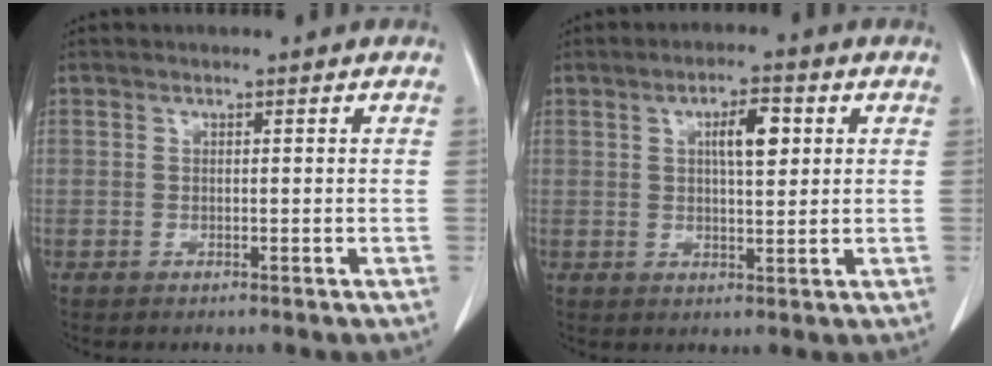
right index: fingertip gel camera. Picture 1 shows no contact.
{"total": 5.3, "force": [1.6, 1.5, 4.8], "torque": [-0.082, 0.006, 0.027]}